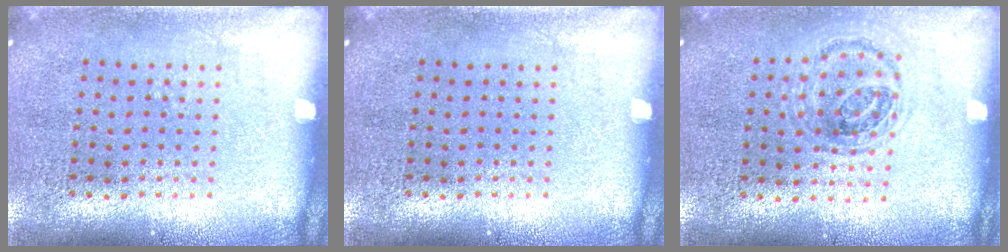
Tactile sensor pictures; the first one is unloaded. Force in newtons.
{"total": 0.0}
{"total": 0.9, "press": 0.9, "slide": 0.3}